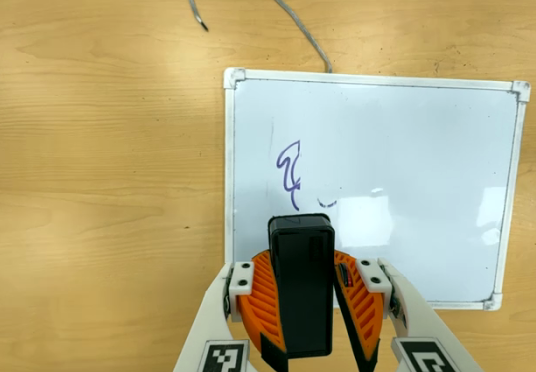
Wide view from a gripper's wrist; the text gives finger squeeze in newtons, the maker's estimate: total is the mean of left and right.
{"total": 10.3, "left": 10.4, "right": 10.1}